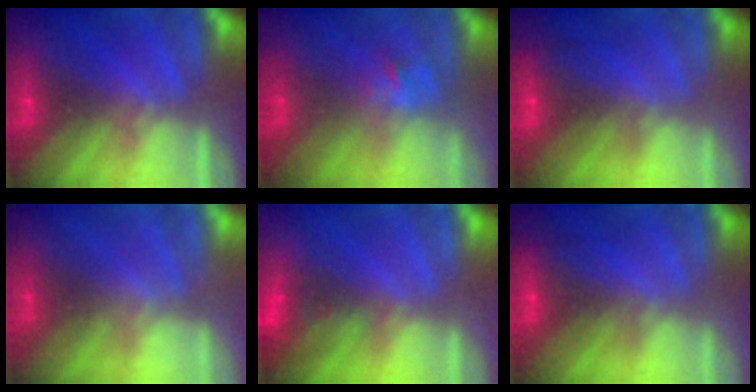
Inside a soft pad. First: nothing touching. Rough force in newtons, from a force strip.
{"total": 2.9}
{"total": 2.3}
{"total": 8.4}
{"total": 2.6}
{"total": 2.3}